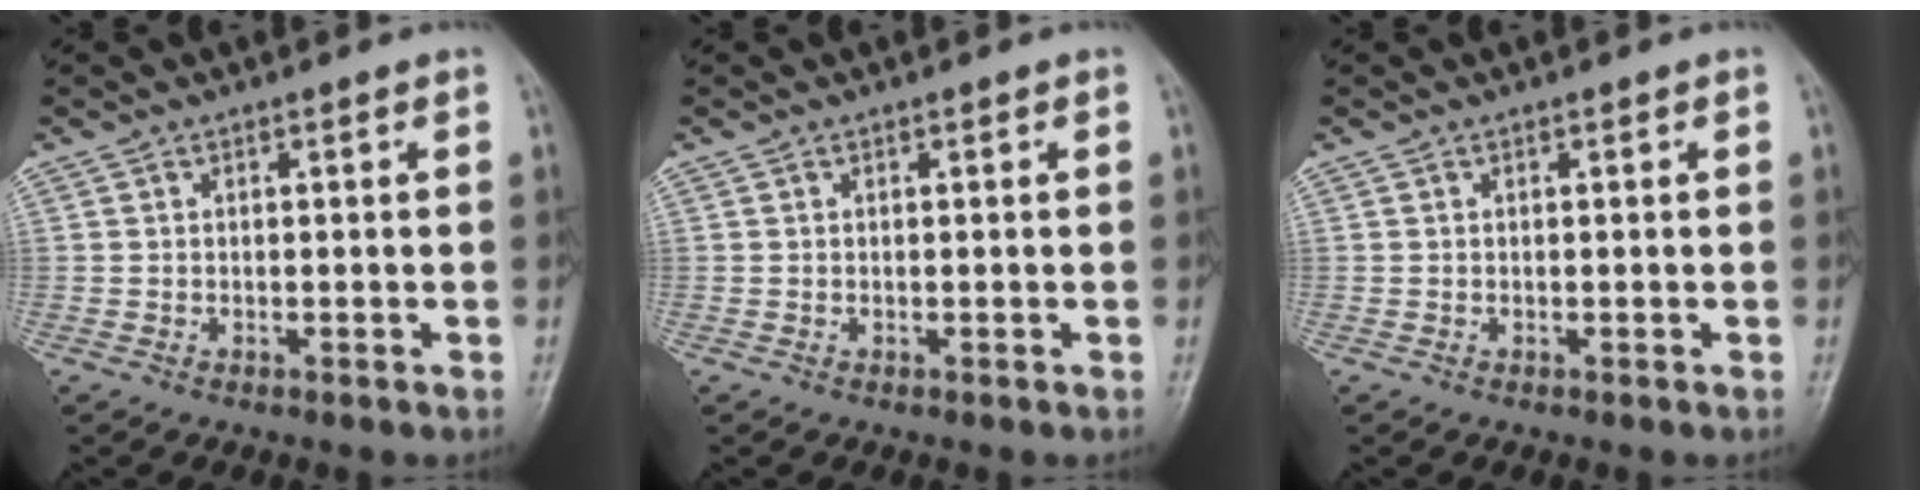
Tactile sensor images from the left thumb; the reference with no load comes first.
{"total": 0.0}
{"total": 0.0}